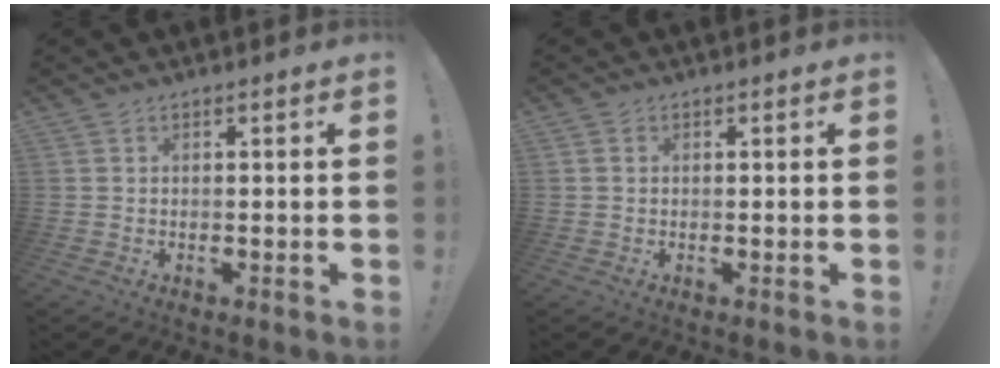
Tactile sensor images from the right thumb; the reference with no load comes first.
{"total": 0.9, "force": [0.1, 0.9, 0.3], "torque": [-0.007, 0.005, 0.003]}